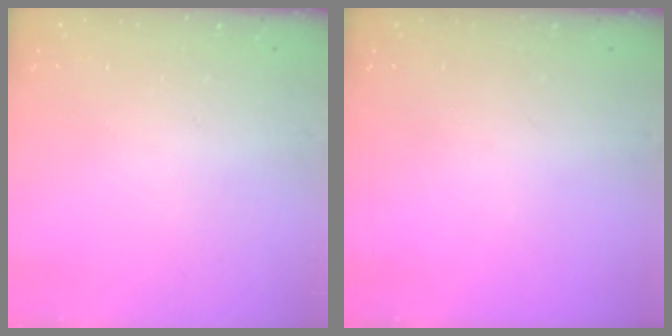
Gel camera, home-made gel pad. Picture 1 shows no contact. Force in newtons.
{"total": 0.0}